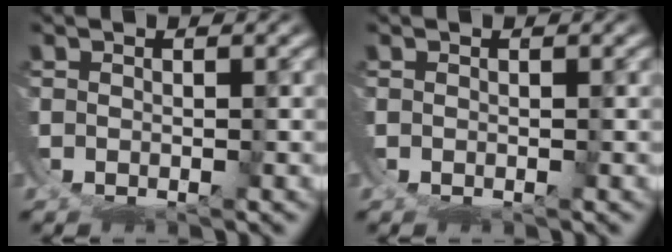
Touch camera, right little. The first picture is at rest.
{"total": 0.0}